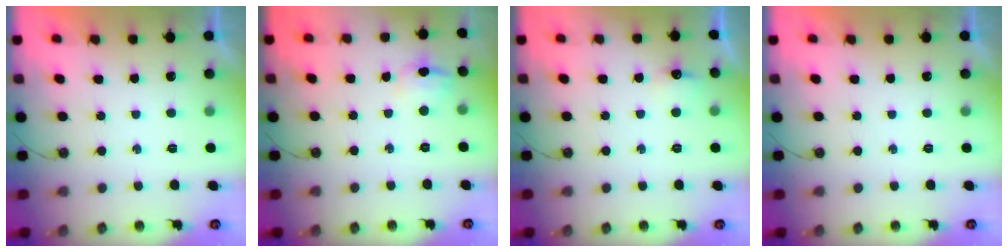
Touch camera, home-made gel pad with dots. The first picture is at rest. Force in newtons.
{"total": 6.7, "press": 6.4, "slide": 2.0}
{"total": 5.2, "press": 5.1, "slide": 1.1}
{"total": 0.0}